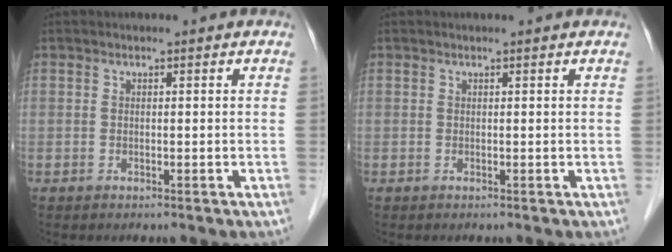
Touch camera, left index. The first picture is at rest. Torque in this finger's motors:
{"motor_torque": [0.23, -0.09, 0.02, -0.01]}